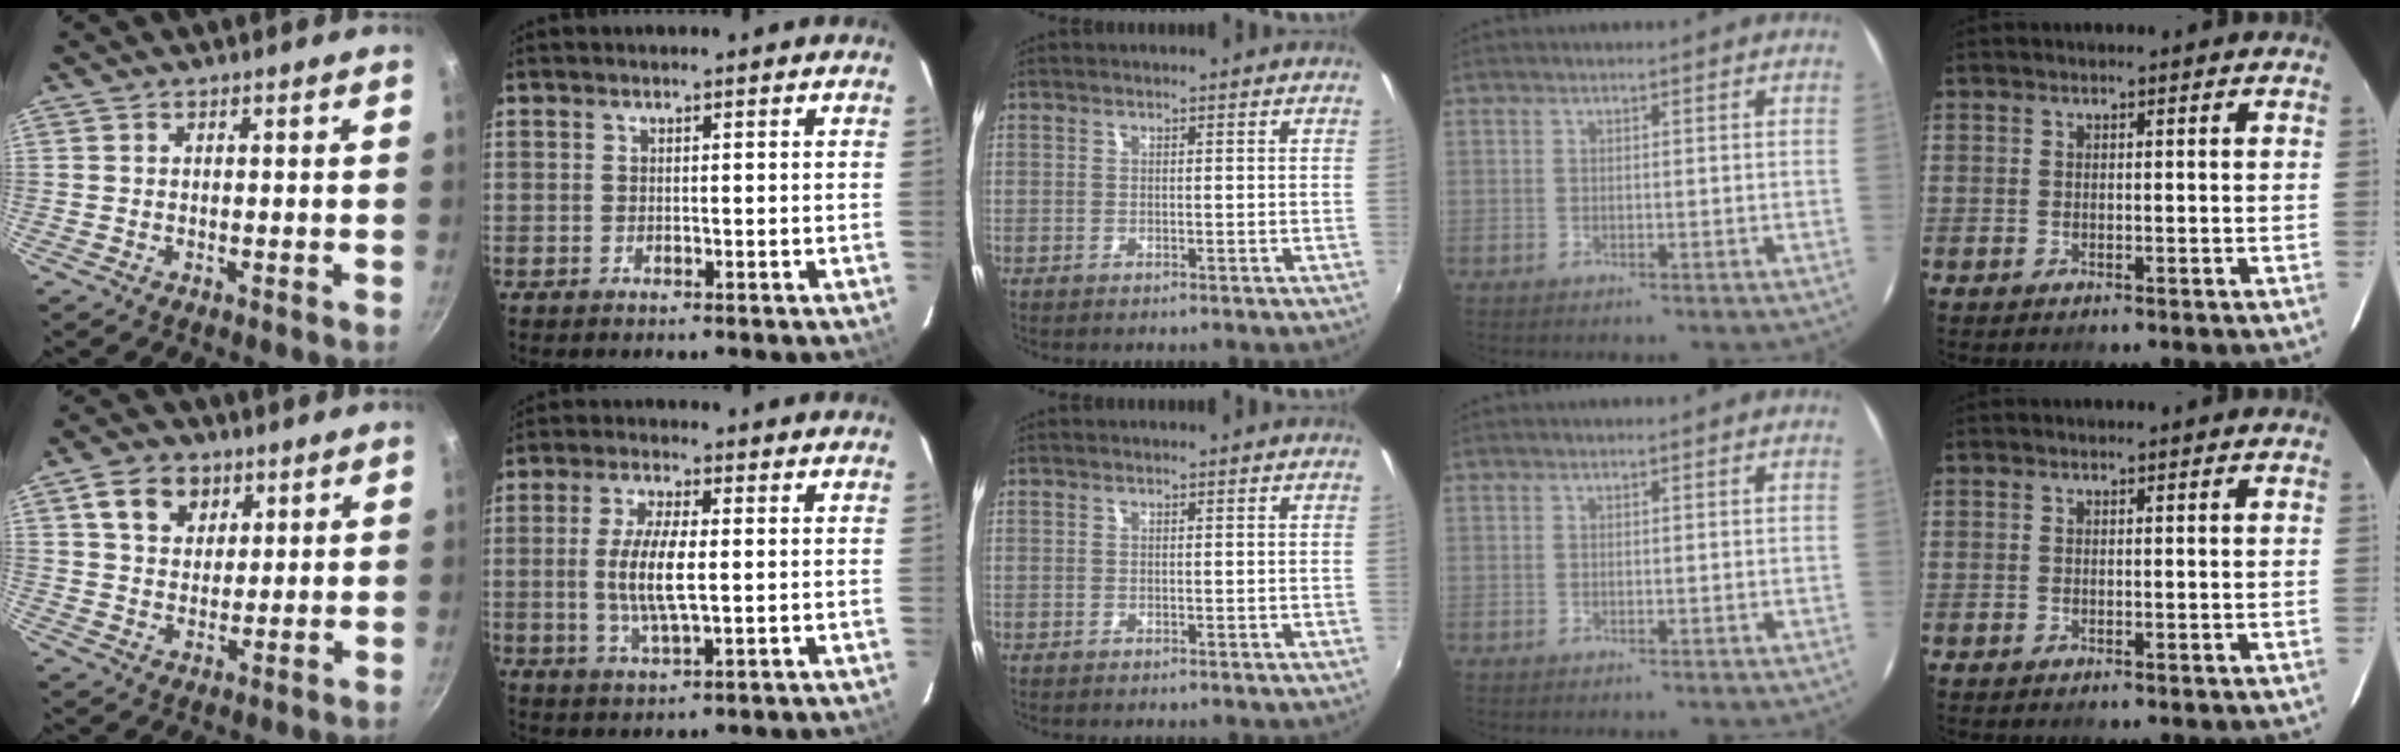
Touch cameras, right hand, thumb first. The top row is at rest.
{"thumb": {"total": 8.3, "force": [3.7, 6.2, 4.1], "torque": [-0.044, -0.006, 0.062]}, "index": {"total": 8.6, "force": [0.0, 2.4, 8.3], "torque": [-0.165, -0.005, 0.001]}}